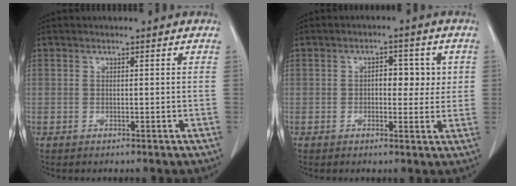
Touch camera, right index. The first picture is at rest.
{"total": 5.0, "force": [0.6, 2.7, 4.2], "torque": [-0.050, 0.012, 0.009]}